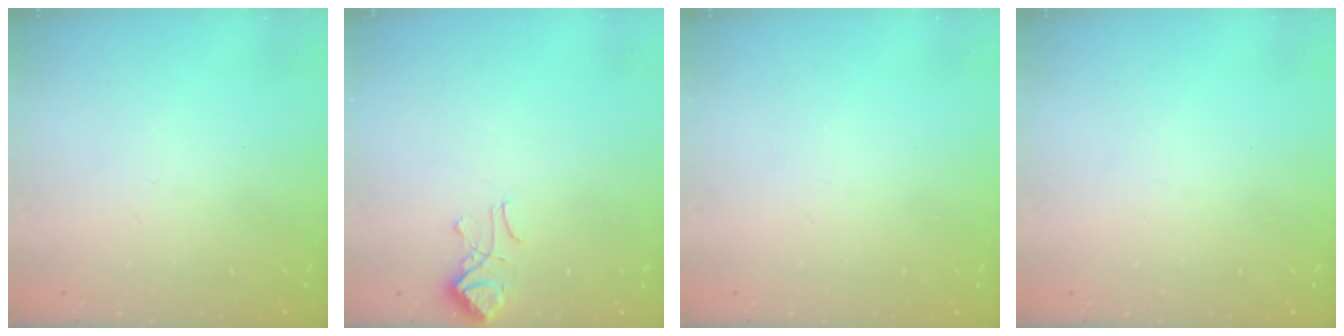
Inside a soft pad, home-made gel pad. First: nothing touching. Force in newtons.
{"total": 2.9, "press": 2.8, "slide": 0.8}
{"total": 0.0}
{"total": 0.0}